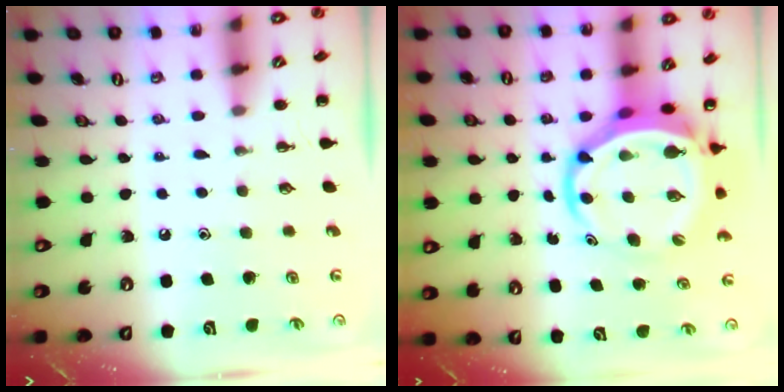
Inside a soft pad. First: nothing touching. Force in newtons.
{"total": 8.6, "press": 8.2, "slide": 2.8}